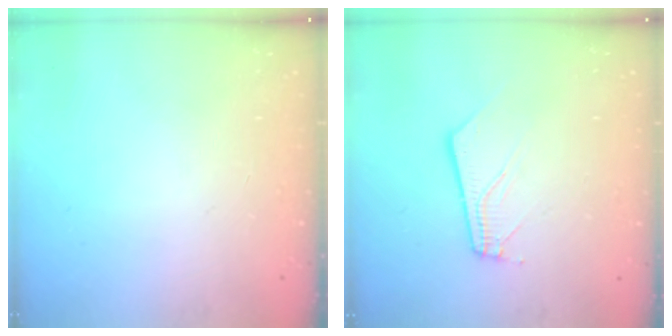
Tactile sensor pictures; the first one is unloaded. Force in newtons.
{"total": 4.5, "press": 4.5, "slide": 0.5}